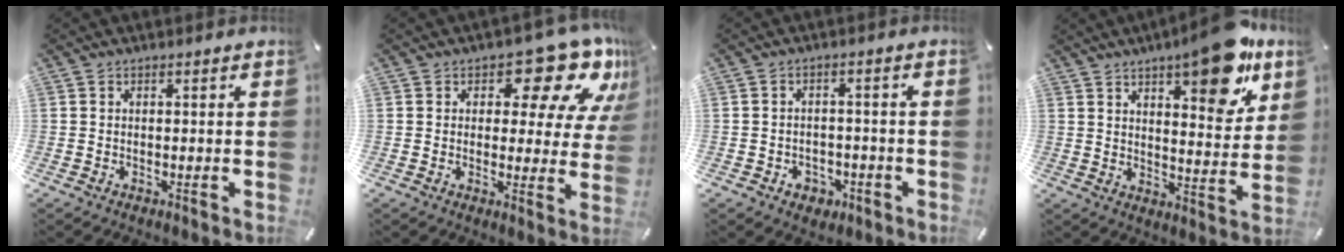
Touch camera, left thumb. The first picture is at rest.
{"total": 15.2, "force": [9.5, 7.4, 9.4], "torque": [-0.113, -0.065, 0.157]}
{"total": 4.0, "force": [-1.9, 3.3, 1.3], "torque": [-0.011, 0.006, -0.035]}
{"total": 14.6, "force": [10.0, 4.9, 9.4], "torque": [-0.111, -0.068, 0.162]}